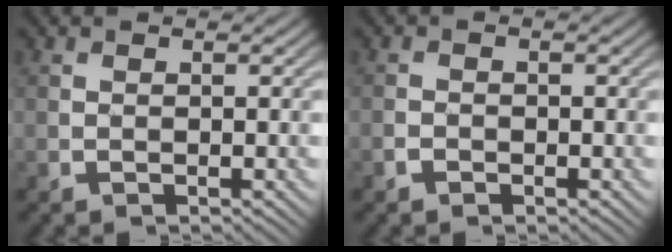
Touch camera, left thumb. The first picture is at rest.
{"total": 1.0, "force": [-0.7, 0.7, 0.4], "torque": [-0.006, 0.000, -0.015]}